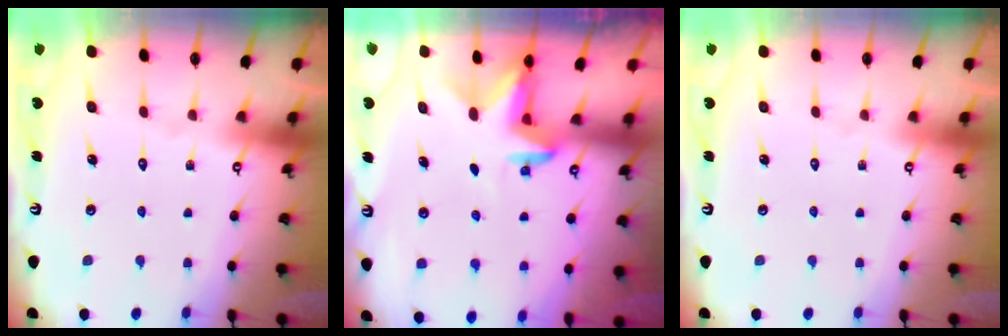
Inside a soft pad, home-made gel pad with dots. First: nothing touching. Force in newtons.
{"total": 3.1, "press": 3.0, "slide": 0.8}
{"total": 0.0}